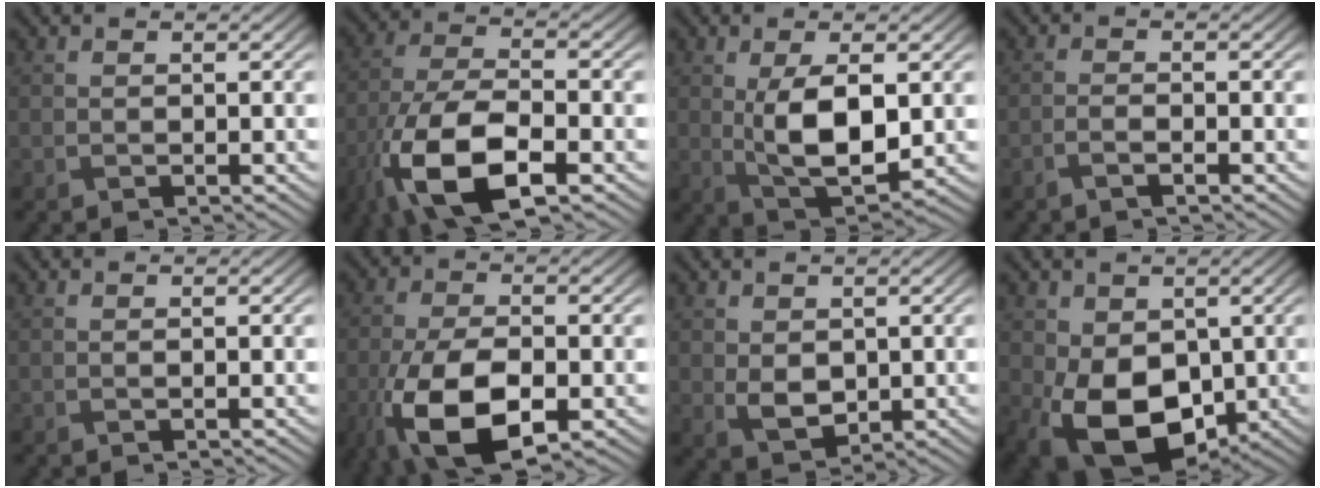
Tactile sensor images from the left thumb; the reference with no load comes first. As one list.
[{"total": 13.6, "force": [-6.4, 5.8, 10.5], "torque": [-0.235, -0.028, -0.133]}, {"total": 8.4, "force": [0.2, 3.8, 7.5], "torque": [-0.151, -0.007, 0.012]}, {"total": 1.5, "force": [-1.0, 0.2, 1.1], "torque": [-0.022, 0.005, -0.023]}, {"total": 0.0}, {"total": 13.0, "force": [-5.2, 6.4, 10.1], "torque": [-0.227, -0.038, -0.089]}, {"total": 3.5, "force": [0.4, 2.6, 2.4], "torque": [-0.053, -0.007, 0.013]}, {"total": 12.7, "force": [-2.8, 8.7, 8.9], "torque": [-0.180, -0.035, -0.044]}]